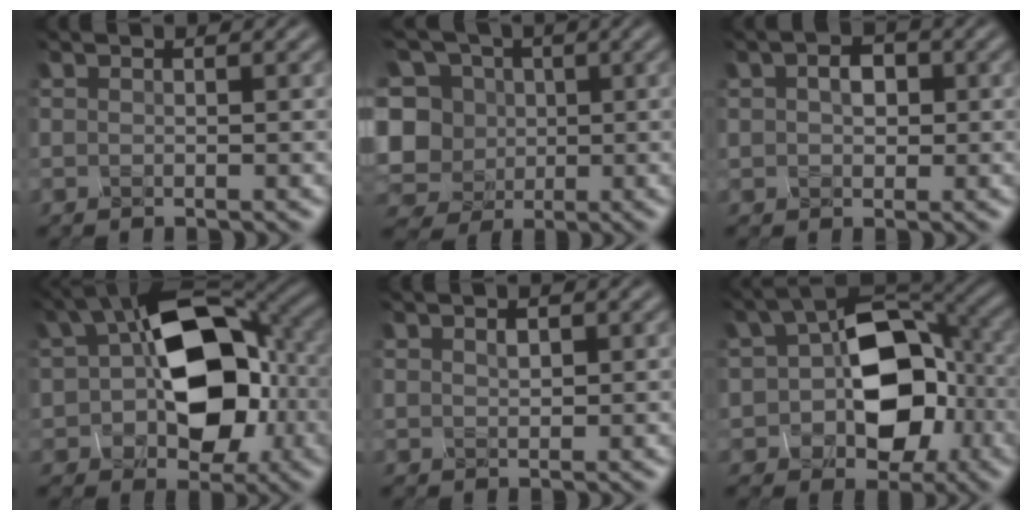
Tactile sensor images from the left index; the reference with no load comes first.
{"total": 12.9, "force": [1.1, 11.4, 5.9], "torque": [-0.159, 0.025, -0.005]}
{"total": 2.7, "force": [0.0, 2.0, 1.8], "torque": [-0.034, 0.005, -0.007]}
{"total": 13.0, "force": [-0.1, 8.2, 10.1], "torque": [-0.156, 0.004, -0.003]}
{"total": 1.0, "force": [0.2, 0.6, 0.8], "torque": [-0.014, 0.000, 0.007]}
{"total": 10.8, "force": [-1.2, 7.0, 8.1], "torque": [-0.113, 0.001, -0.025]}